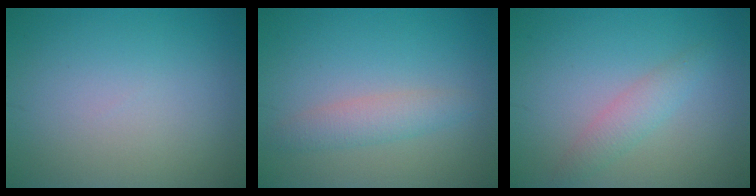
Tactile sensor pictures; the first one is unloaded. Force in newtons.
{"total": 2.4, "press": 2.4, "slide": 0.0}
{"total": 2.1, "press": 2.1, "slide": 0.1}